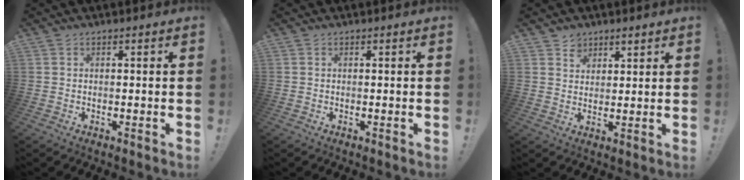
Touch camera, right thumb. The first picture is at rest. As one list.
[{"total": 0.0}, {"total": 3.6, "force": [2.7, 2.4, 0.4], "torque": [0.002, -0.017, 0.047]}]